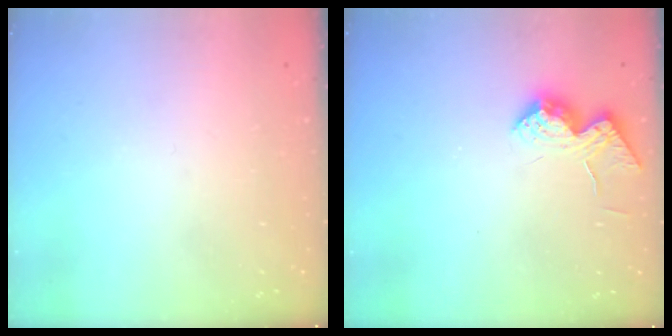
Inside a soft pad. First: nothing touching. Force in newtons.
{"total": 15.0, "press": 15.0, "slide": 0.9}